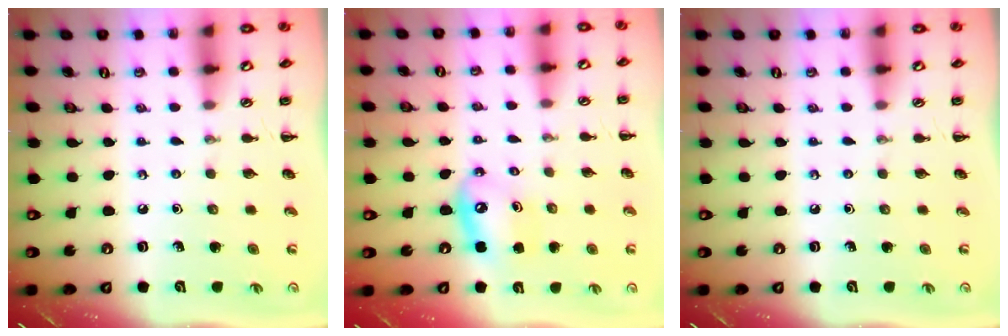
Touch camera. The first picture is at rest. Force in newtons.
{"total": 8.0, "press": 7.8, "slide": 1.8}
{"total": 0.0}